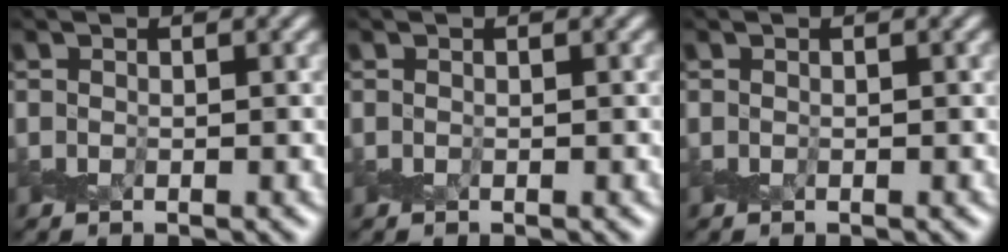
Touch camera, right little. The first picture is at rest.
{"total": 0.0}
{"total": 0.0}